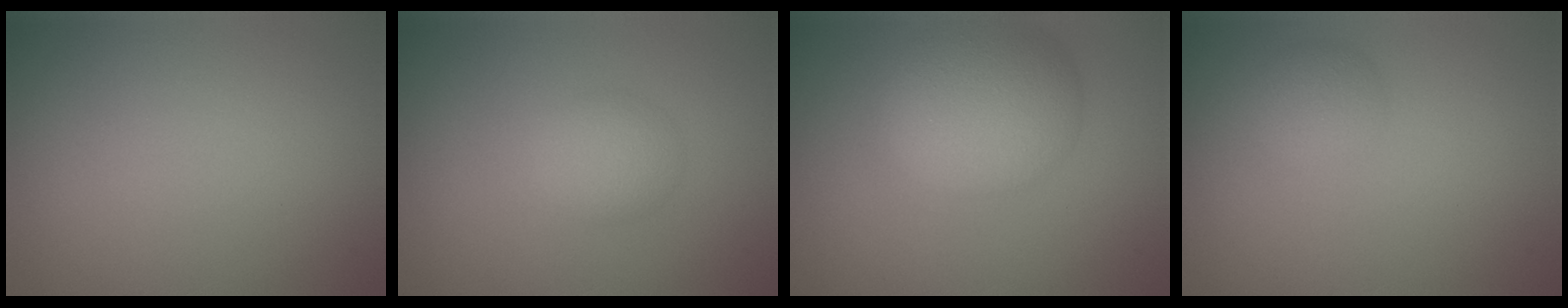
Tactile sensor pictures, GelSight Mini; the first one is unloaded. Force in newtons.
{"total": 2.3, "press": 2.3, "slide": 0.1}
{"total": 7.3, "press": 7.3, "slide": 0.6}
{"total": 1.9, "press": 1.9, "slide": 0.1}